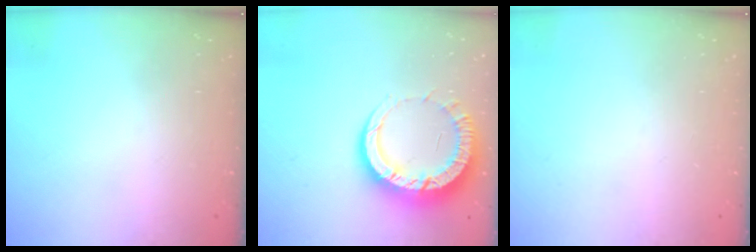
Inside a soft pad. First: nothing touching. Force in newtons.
{"total": 12.4, "press": 12.4, "slide": 1.2}
{"total": 0.0}